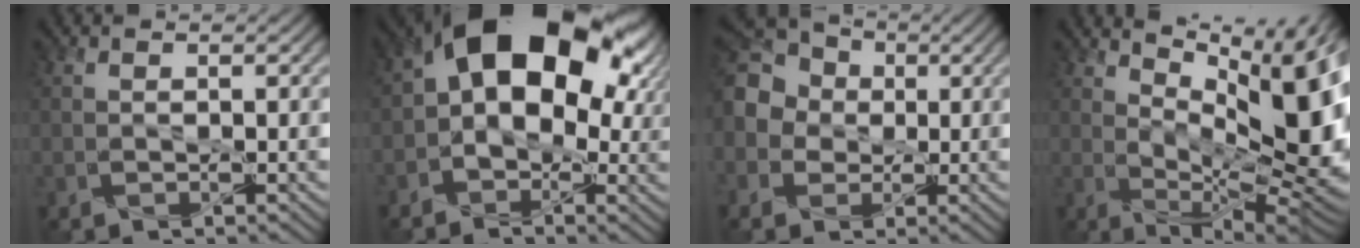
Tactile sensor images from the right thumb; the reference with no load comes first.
{"total": 15.7, "force": [2.5, 9.6, 12.2], "torque": [-0.192, 0.003, 0.034]}
{"total": 11.1, "force": [0.5, 9.9, 4.9], "torque": [-0.170, 0.025, -0.016]}
{"total": 14.9, "force": [5.0, 5.8, 12.8], "torque": [-0.191, 0.008, 0.090]}